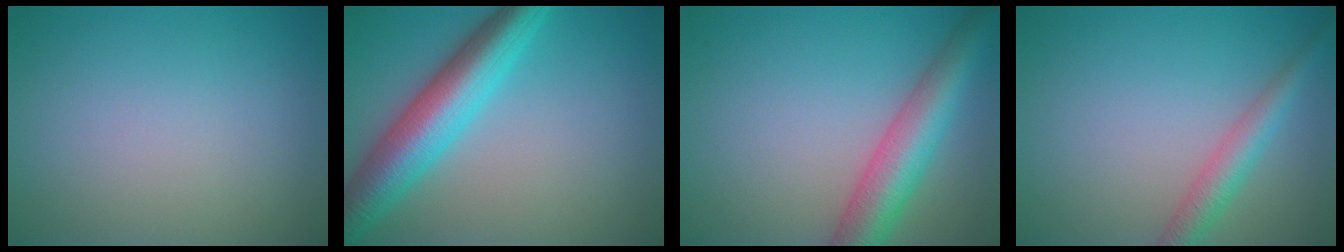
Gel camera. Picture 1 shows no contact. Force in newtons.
{"total": 7.6, "press": 7.6, "slide": 0.2}
{"total": 6.2, "press": 6.2, "slide": 0.2}
{"total": 3.0, "press": 3.0, "slide": 0.1}